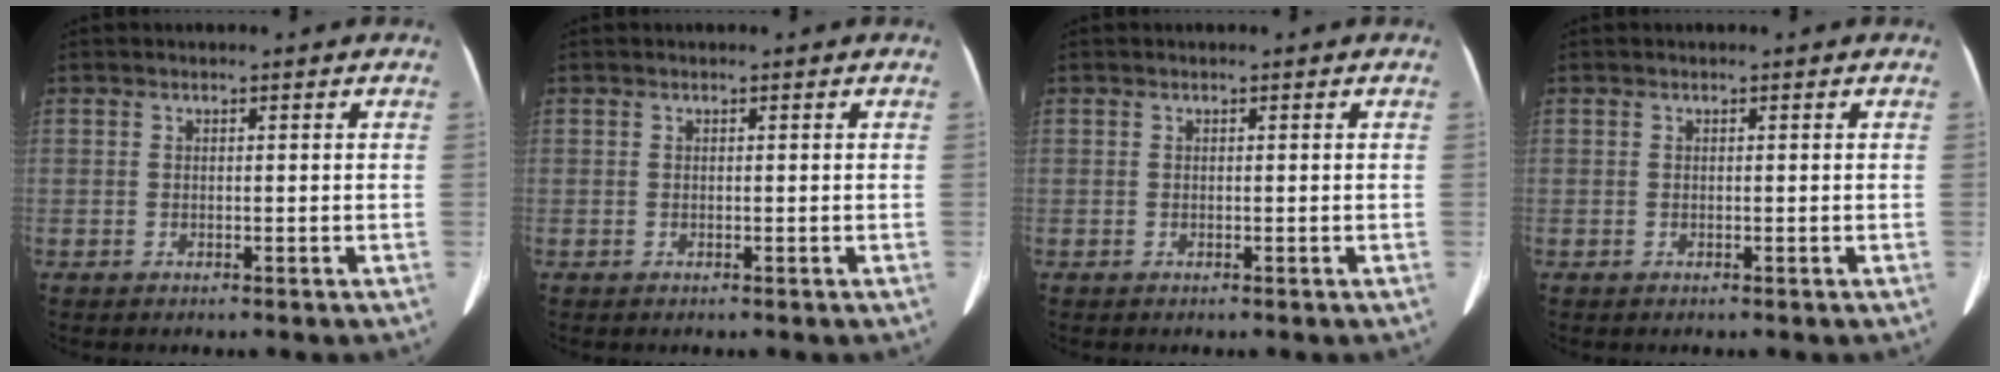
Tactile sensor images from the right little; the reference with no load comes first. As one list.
[{"total": 0.0}, {"total": 0.0}, {"total": 0.0}]